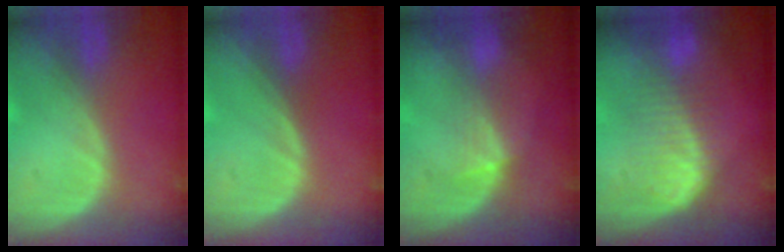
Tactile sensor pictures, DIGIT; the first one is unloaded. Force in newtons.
{"total": 0.0}
{"total": 3.4, "press": 3.2, "slide": 1.1}
{"total": 6.9, "press": 6.9, "slide": 0.5}